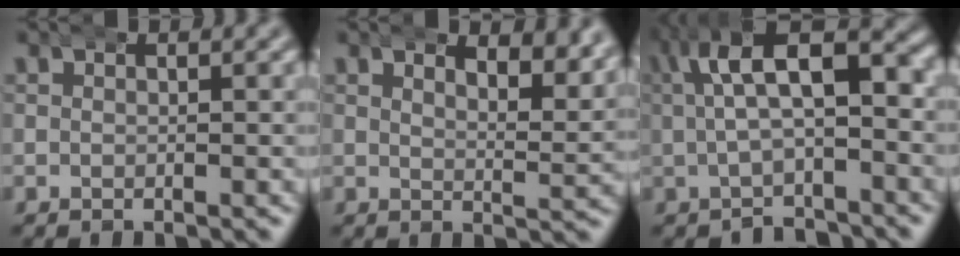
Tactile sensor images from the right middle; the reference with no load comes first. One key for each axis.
{"total": 4.4, "fx": 3.1, "fy": 1.2, "fz": 2.9, "tx": -0.040, "ty": -0.008, "tz": 0.048}
{"total": 8.6, "fx": 0.1, "fy": 4.9, "fz": 7.0, "tx": -0.103, "ty": 0.007, "tz": -0.006}